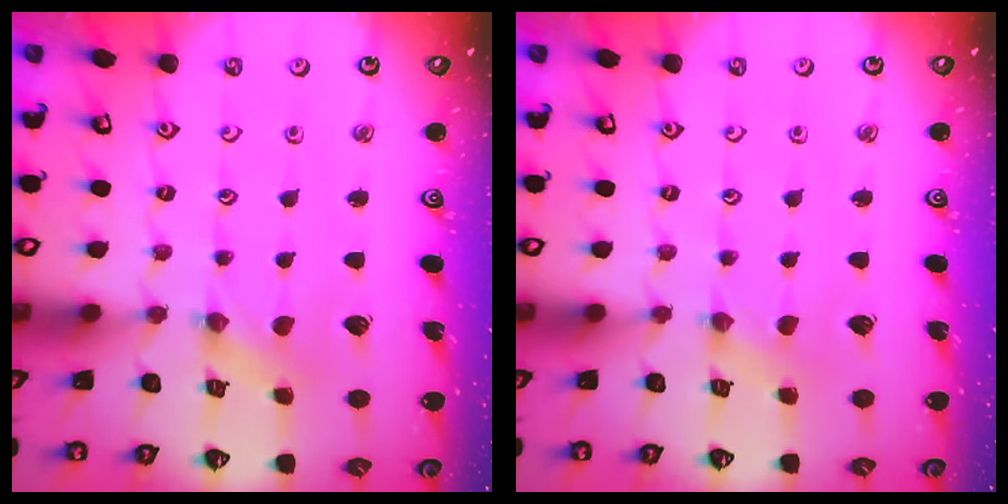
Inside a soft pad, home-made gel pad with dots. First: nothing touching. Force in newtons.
{"total": 0.0}